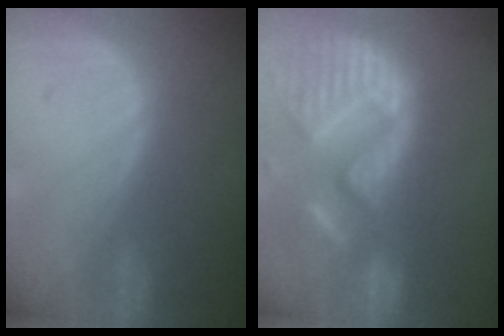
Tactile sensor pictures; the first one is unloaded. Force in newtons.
{"total": 14.9, "press": 12.4, "slide": 8.2}